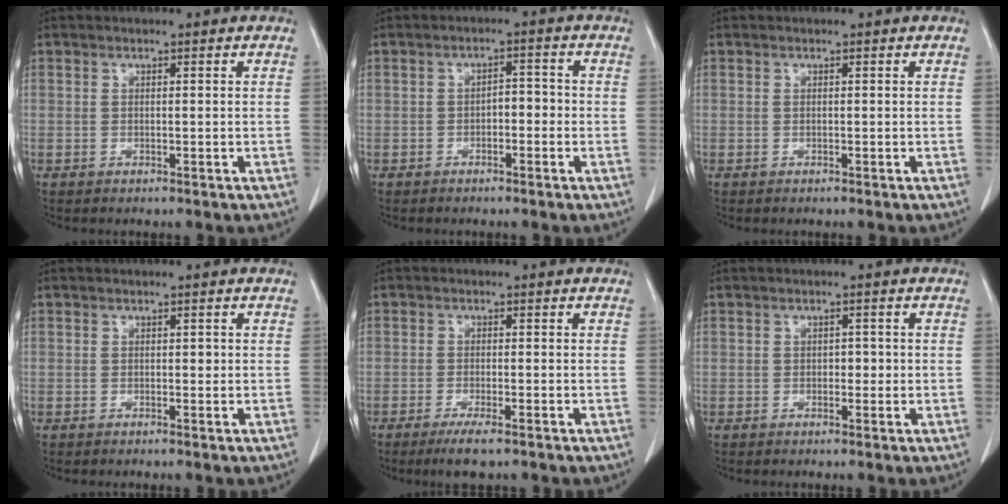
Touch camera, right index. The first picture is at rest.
{"total": 2.5, "force": [-0.9, 1.2, 2.0], "torque": [-0.024, 0.012, -0.014]}
{"total": 0.0}
{"total": 0.7, "force": [0.1, 0.4, 0.5], "torque": [-0.004, 0.001, 0.001]}
{"total": 3.6, "force": [-2.5, 0.3, 2.6], "torque": [-0.047, -0.009, -0.042]}
{"total": 1.4, "force": [-0.2, 1.0, 1.0], "torque": [-0.008, 0.004, -0.003]}